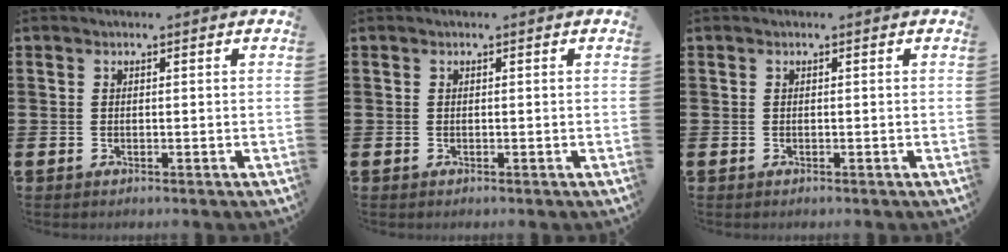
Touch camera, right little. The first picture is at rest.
{"total": 0.0}
{"total": 0.0}